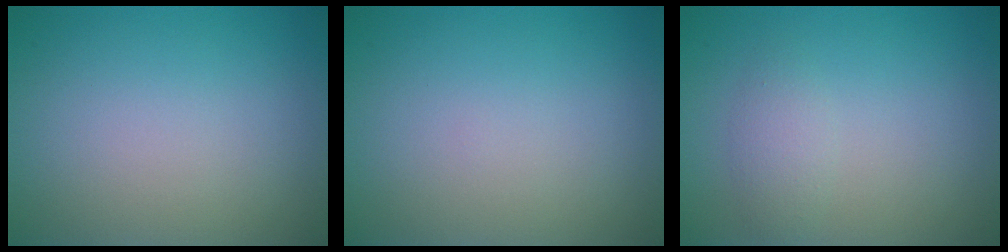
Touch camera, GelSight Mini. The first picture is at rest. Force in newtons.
{"total": 0.0}
{"total": 1.6, "press": 1.6, "slide": 0.1}